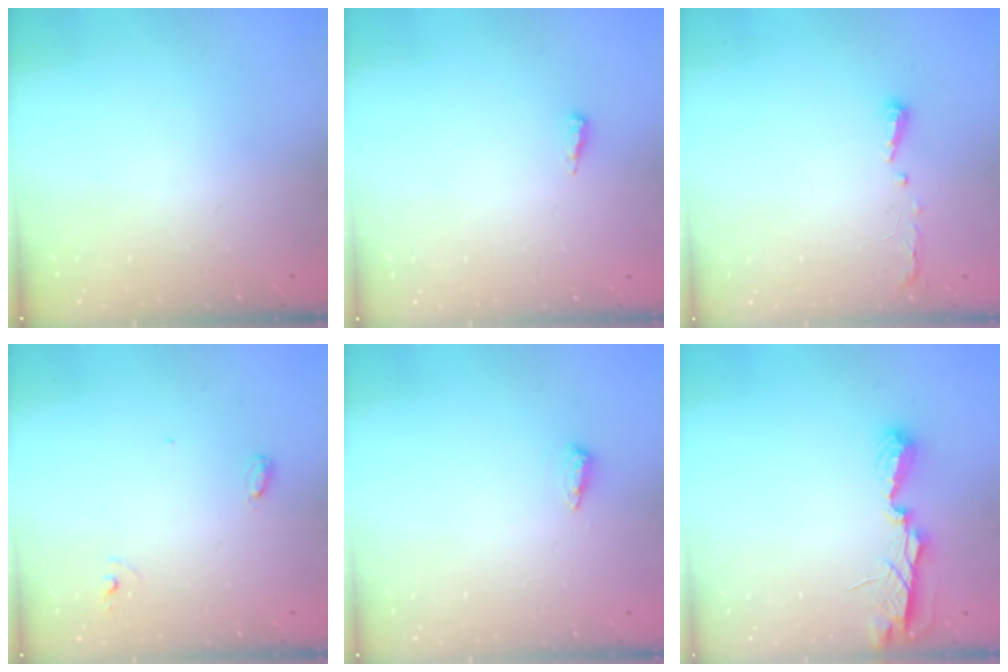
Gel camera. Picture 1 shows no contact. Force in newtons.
{"total": 3.9, "press": 3.6, "slide": 1.5}
{"total": 4.1, "press": 4.0, "slide": 0.6}
{"total": 4.5, "press": 4.5, "slide": 0.4}
{"total": 5.6, "press": 5.5, "slide": 1.0}
{"total": 6.6, "press": 6.6, "slide": 0.2}